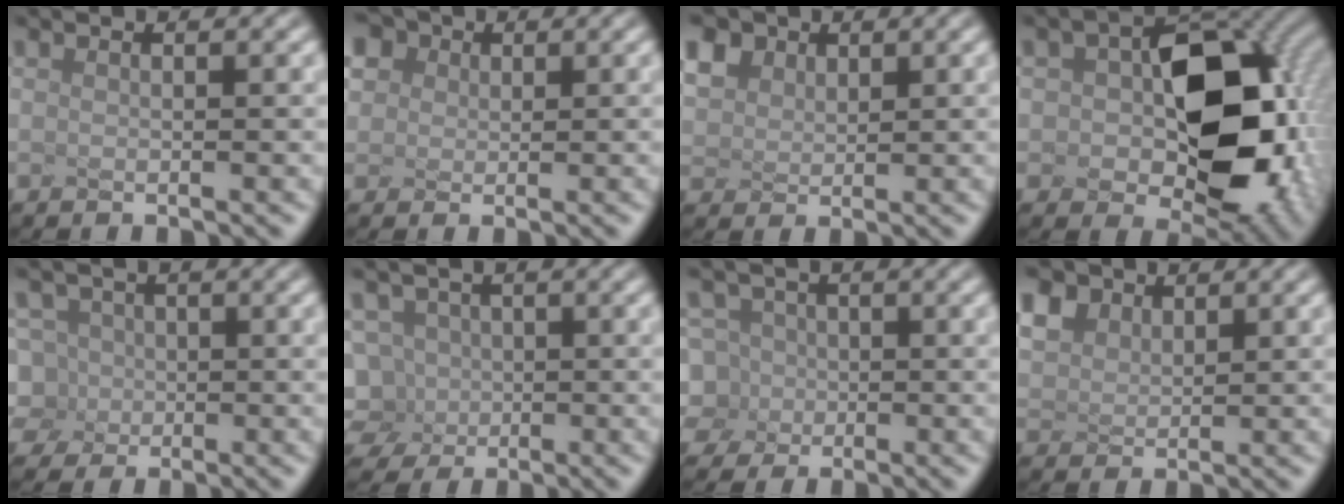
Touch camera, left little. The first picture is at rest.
{"total": 3.0, "force": [1.8, 2.3, 0.7], "torque": [-0.067, 0.009, 0.064]}
{"total": 2.8, "force": [1.8, 2.0, 0.7], "torque": [-0.074, 0.009, 0.068]}
{"total": 10.6, "force": [-1.3, 6.2, 8.4], "torque": [-0.134, -0.011, 0.022]}
{"total": 3.0, "force": [-1.6, 2.5, 0.0], "torque": [-0.040, 0.012, 0.004]}
{"total": 3.6, "force": [-2.0, 2.9, 0.5], "torque": [-0.047, 0.001, 0.008]}
{"total": 3.4, "force": [-2.0, 2.8, -0.1], "torque": [-0.027, 0.012, -0.008]}
{"total": 2.3, "force": [1.6, 1.7, 0.5], "torque": [-0.065, 0.004, 0.067]}